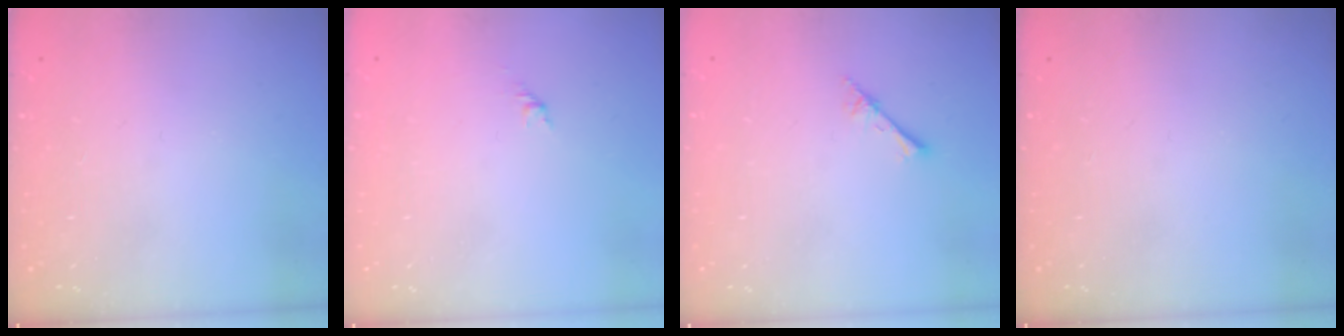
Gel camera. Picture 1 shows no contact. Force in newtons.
{"total": 1.7, "press": 1.6, "slide": 0.7}
{"total": 2.6, "press": 2.6, "slide": 0.3}
{"total": 0.0}